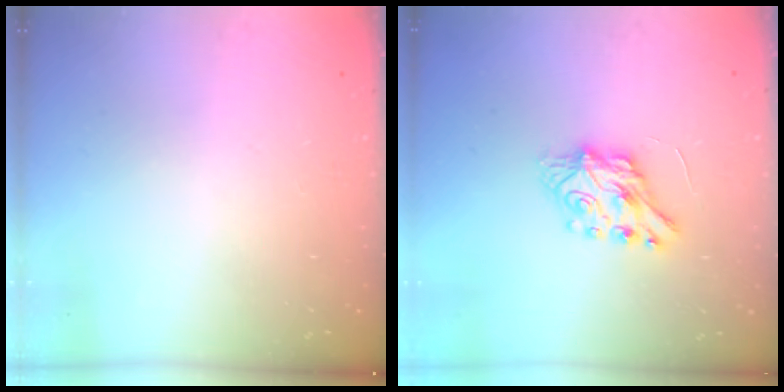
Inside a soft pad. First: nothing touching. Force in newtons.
{"total": 7.2, "press": 7.1, "slide": 0.4}